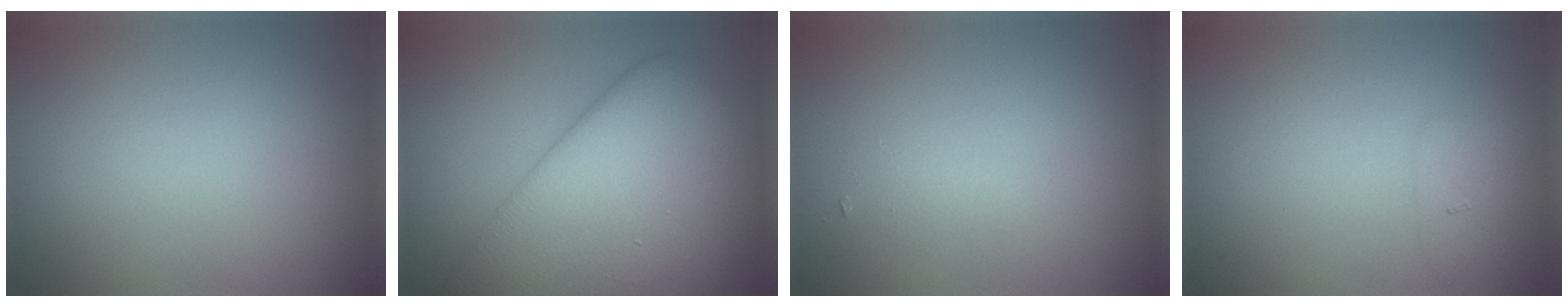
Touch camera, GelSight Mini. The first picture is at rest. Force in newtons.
{"total": 9.9, "press": 9.9, "slide": 0.5}
{"total": 0.8, "press": 0.8, "slide": 0.0}
{"total": 1.6, "press": 1.6, "slide": 0.0}